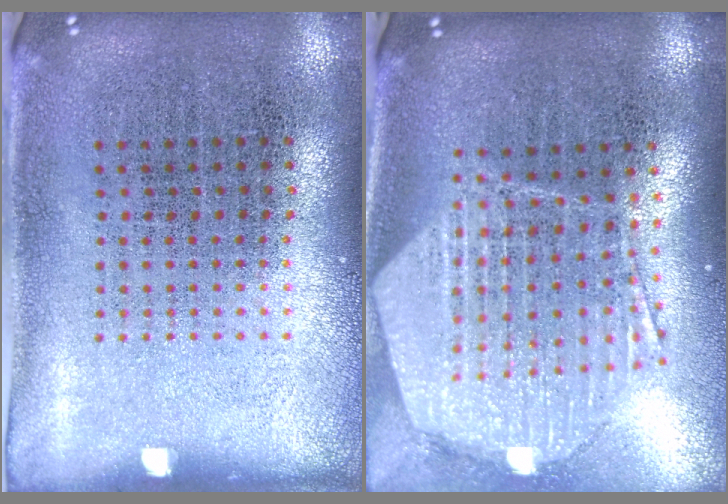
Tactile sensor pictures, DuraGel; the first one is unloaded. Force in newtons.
{"total": 2.2, "press": 1.9, "slide": 1.1}